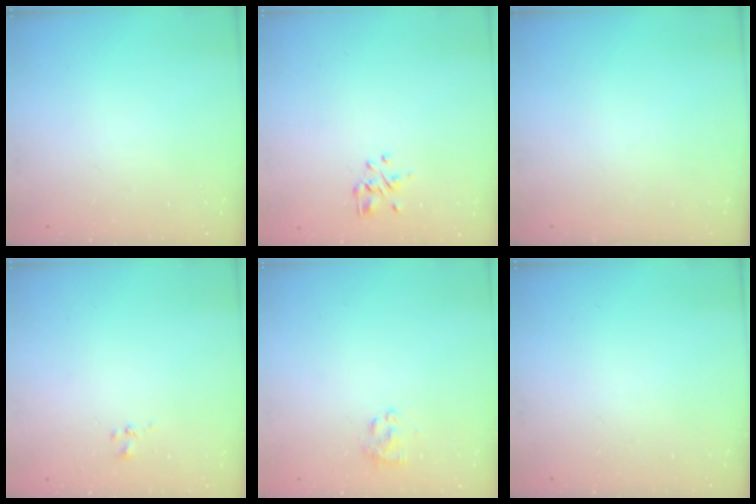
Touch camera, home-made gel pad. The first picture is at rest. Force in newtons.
{"total": 1.3, "press": 1.2, "slide": 0.5}
{"total": 0.0}
{"total": 0.8, "press": 0.8, "slide": 0.3}
{"total": 1.4, "press": 1.3, "slide": 0.6}
{"total": 0.0}